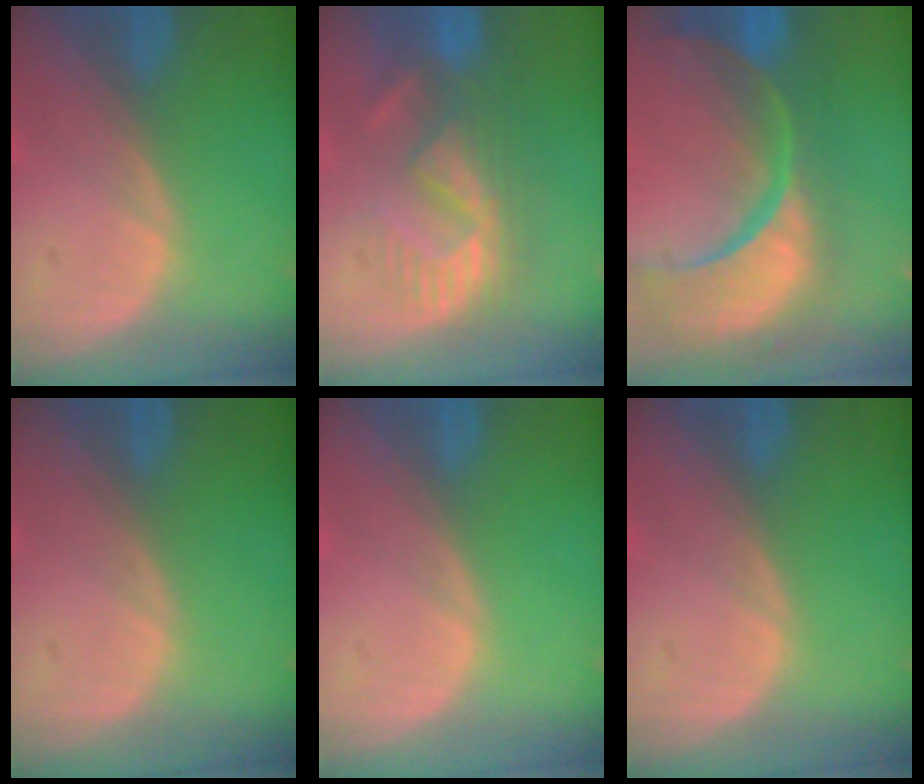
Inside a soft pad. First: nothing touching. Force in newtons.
{"total": 8.6, "press": 8.1, "slide": 2.9}
{"total": 15.0, "press": 11.9, "slide": 9.2}
{"total": 0.0}
{"total": 0.0}
{"total": 0.0}